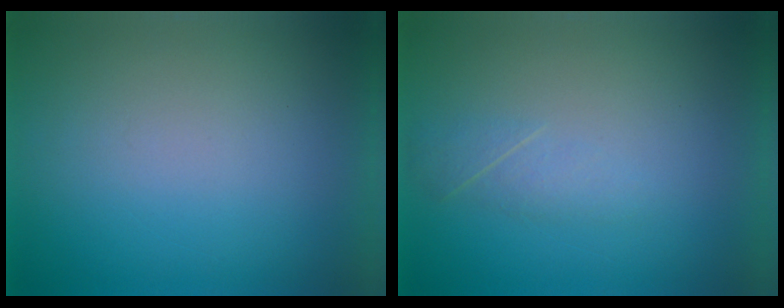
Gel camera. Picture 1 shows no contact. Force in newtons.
{"total": 2.1}